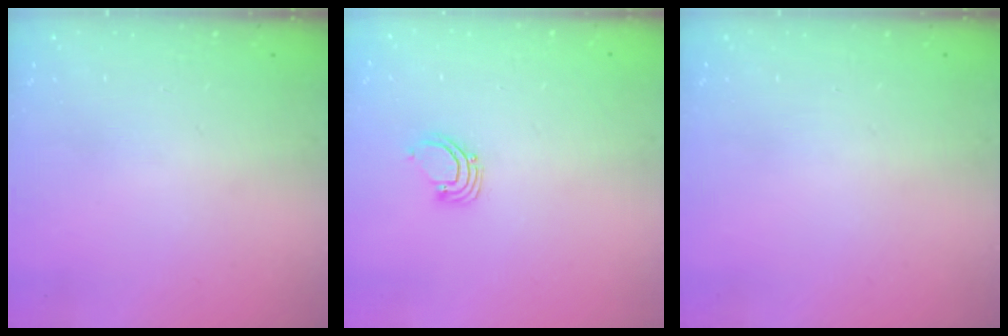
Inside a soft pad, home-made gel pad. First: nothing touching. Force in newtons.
{"total": 3.2, "press": 3.2, "slide": 0.2}
{"total": 0.0}